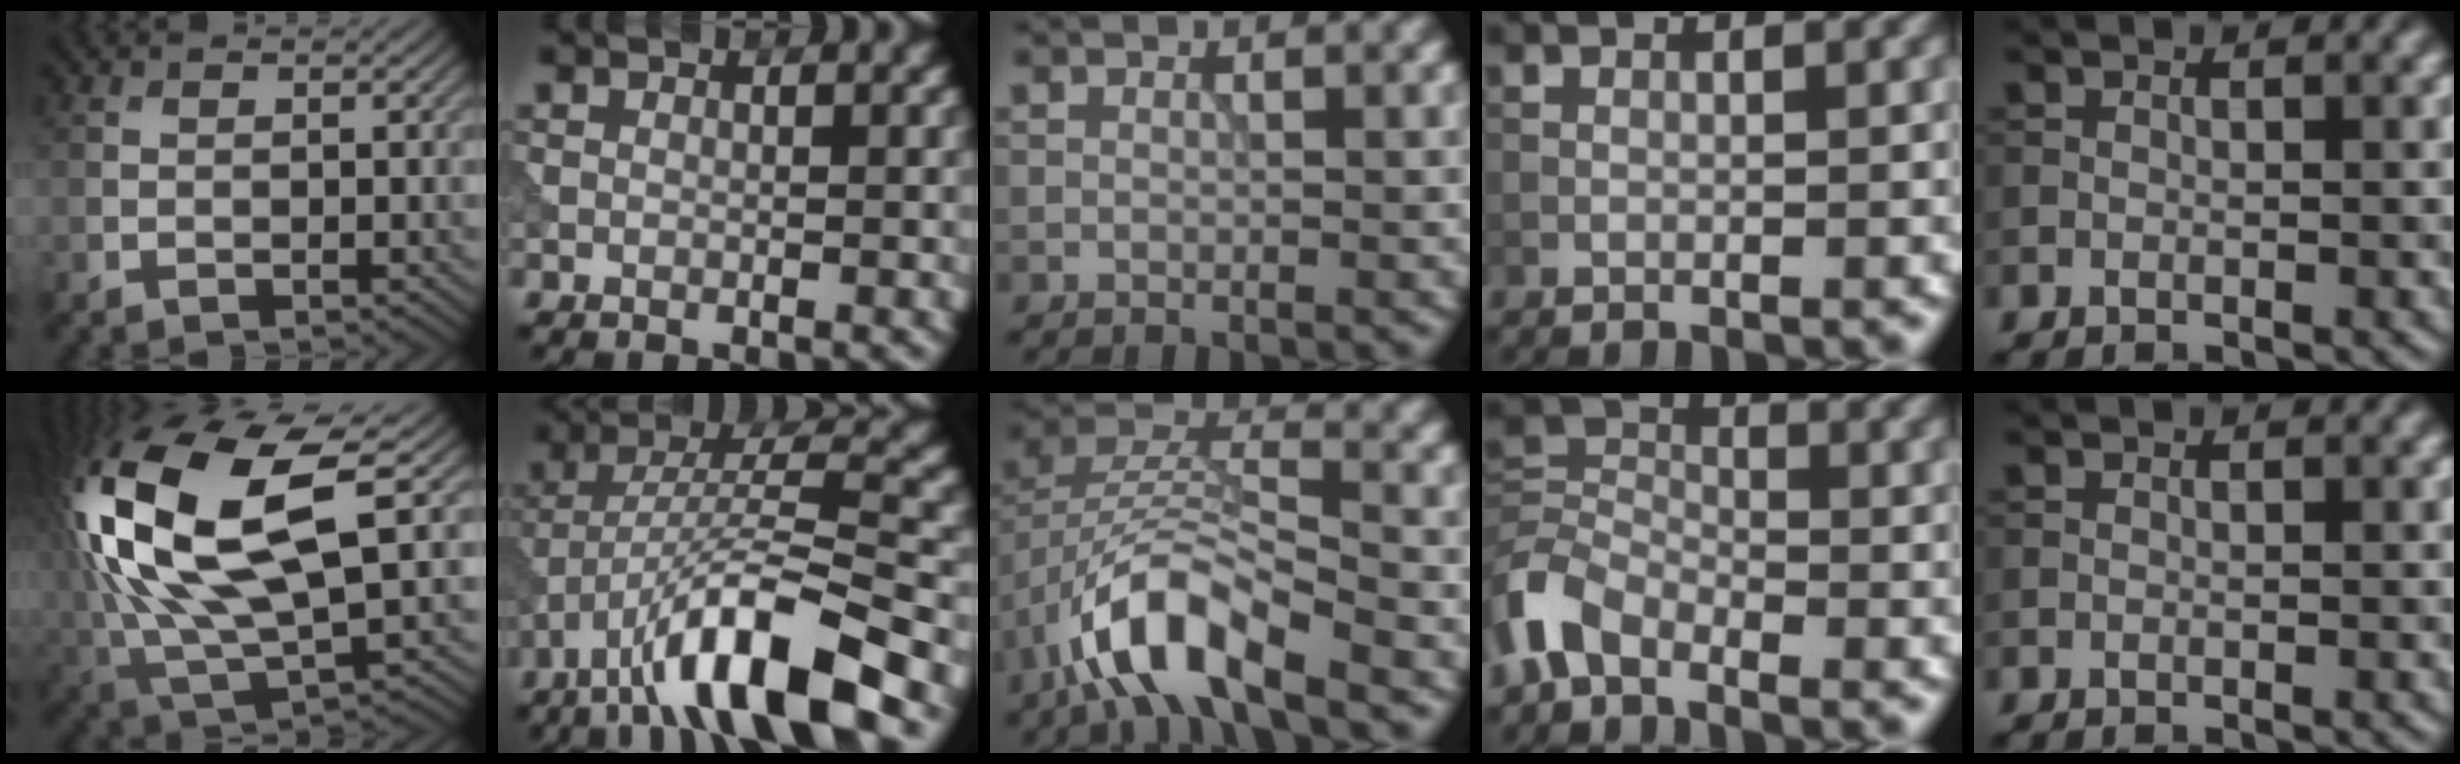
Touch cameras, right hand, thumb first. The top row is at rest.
{"thumb": {"total": 18.5, "force": [3.4, 8.5, 16.1], "torque": [-0.365, 0.009, 0.060]}, "index": {"total": 11.0, "force": [-6.5, 2.4, 8.5], "torque": [-0.141, 0.015, -0.118]}, "middle": {"total": 7.8, "force": [-4.4, 2.9, 5.8], "torque": [-0.106, 0.008, -0.088]}, "ring": {"total": 5.0, "force": [-3.4, 2.7, 2.4], "torque": [-0.052, 0.001, -0.086]}}